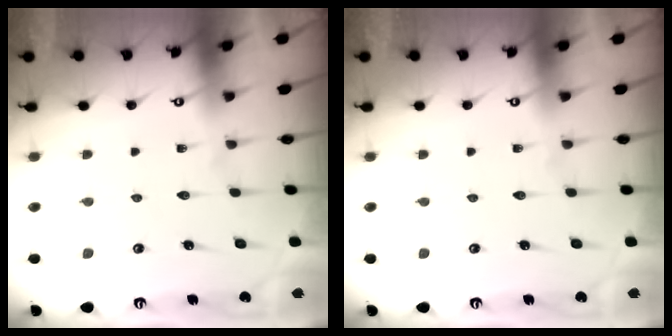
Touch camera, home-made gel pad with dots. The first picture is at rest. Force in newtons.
{"total": 0.0}